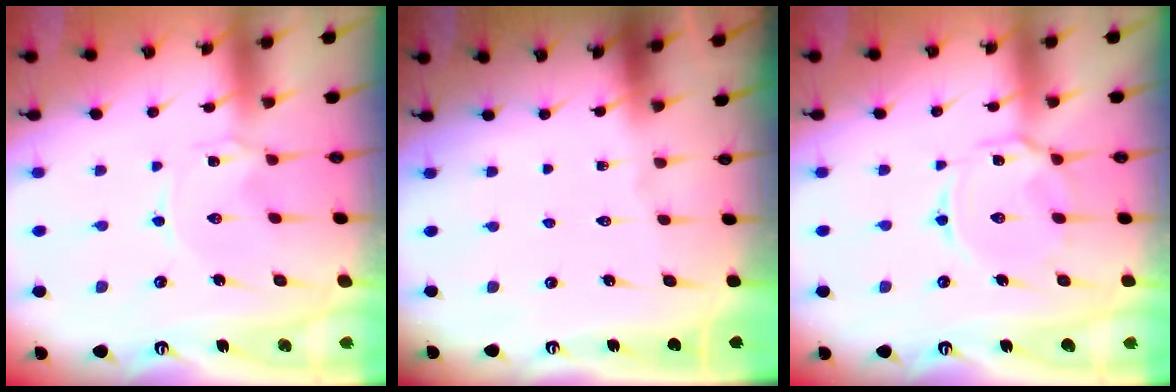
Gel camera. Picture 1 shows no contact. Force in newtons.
{"total": 0.0}
{"total": 7.4, "press": 7.4, "slide": 0.6}